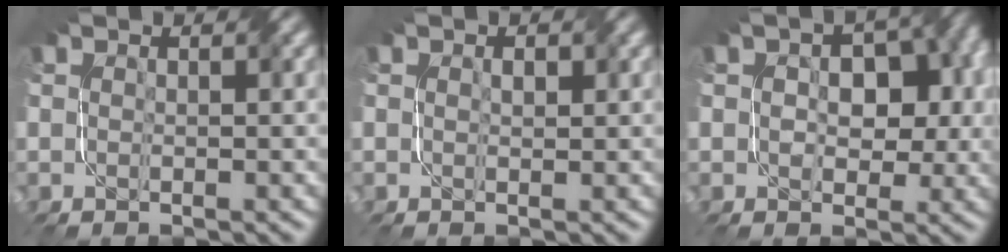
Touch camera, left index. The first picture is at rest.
{"total": 0.6, "force": [0.1, 0.3, 0.5], "torque": [-0.011, 0.001, 0.004]}
{"total": 6.3, "force": [0.0, 4.1, 4.8], "torque": [-0.053, 0.011, 0.004]}